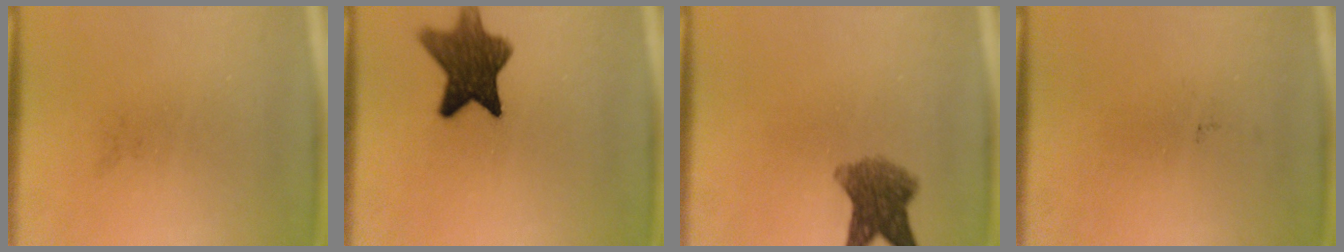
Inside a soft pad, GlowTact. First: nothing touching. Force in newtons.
{"total": 10.3}
{"total": 6.5}
{"total": 0.0}